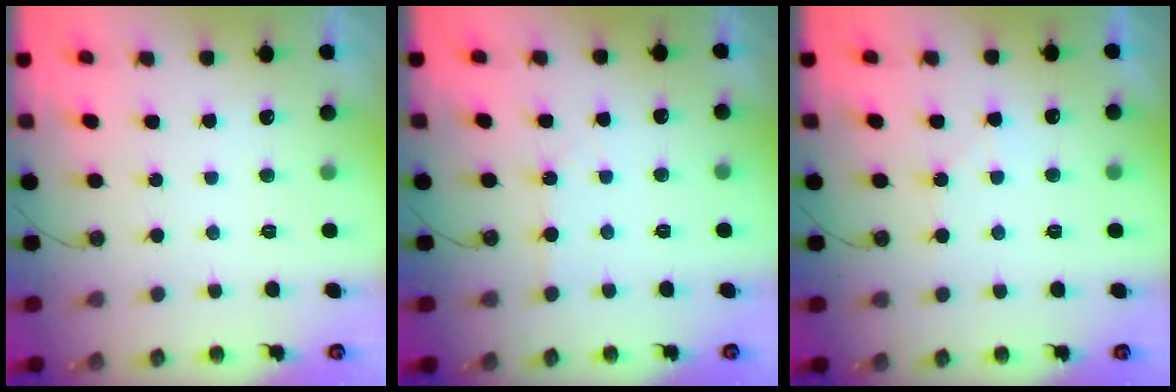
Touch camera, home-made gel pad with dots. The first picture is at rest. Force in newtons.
{"total": 2.2, "press": 2.2, "slide": 0.4}
{"total": 4.9, "press": 4.8, "slide": 0.7}